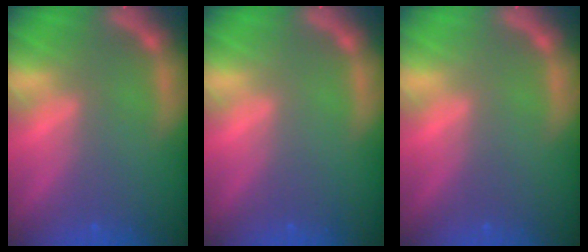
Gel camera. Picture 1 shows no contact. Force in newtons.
{"total": 0.0}
{"total": 0.0}